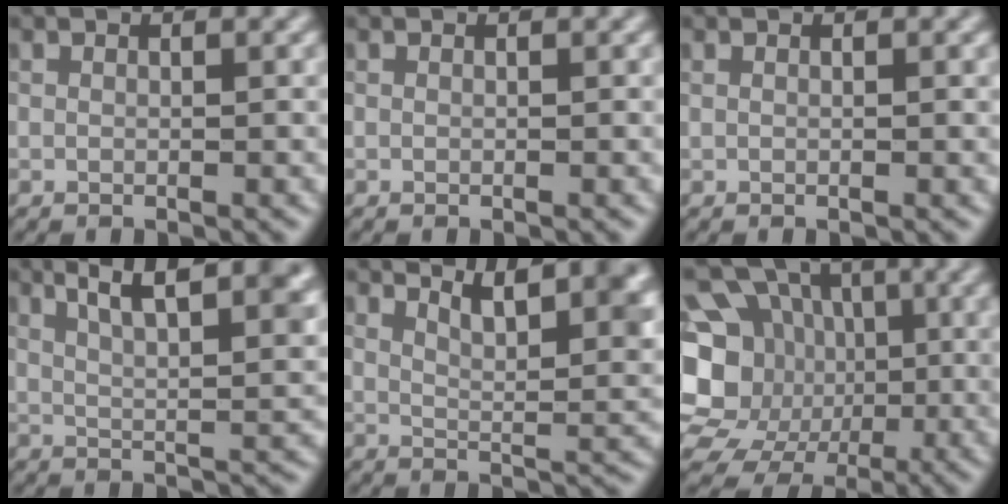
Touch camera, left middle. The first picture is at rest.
{"total": 0.0}
{"total": 0.8, "force": [0.4, 0.4, 0.6], "torque": [-0.003, 0.001, 0.005]}
{"total": 9.0, "force": [5.1, 2.8, 6.8], "torque": [-0.084, 0.021, 0.077]}
{"total": 7.6, "force": [5.0, 2.4, 5.2], "torque": [-0.053, 0.015, 0.073]}
{"total": 14.6, "force": [-1.2, 12.9, 6.7], "torque": [-0.146, 0.010, -0.034]}